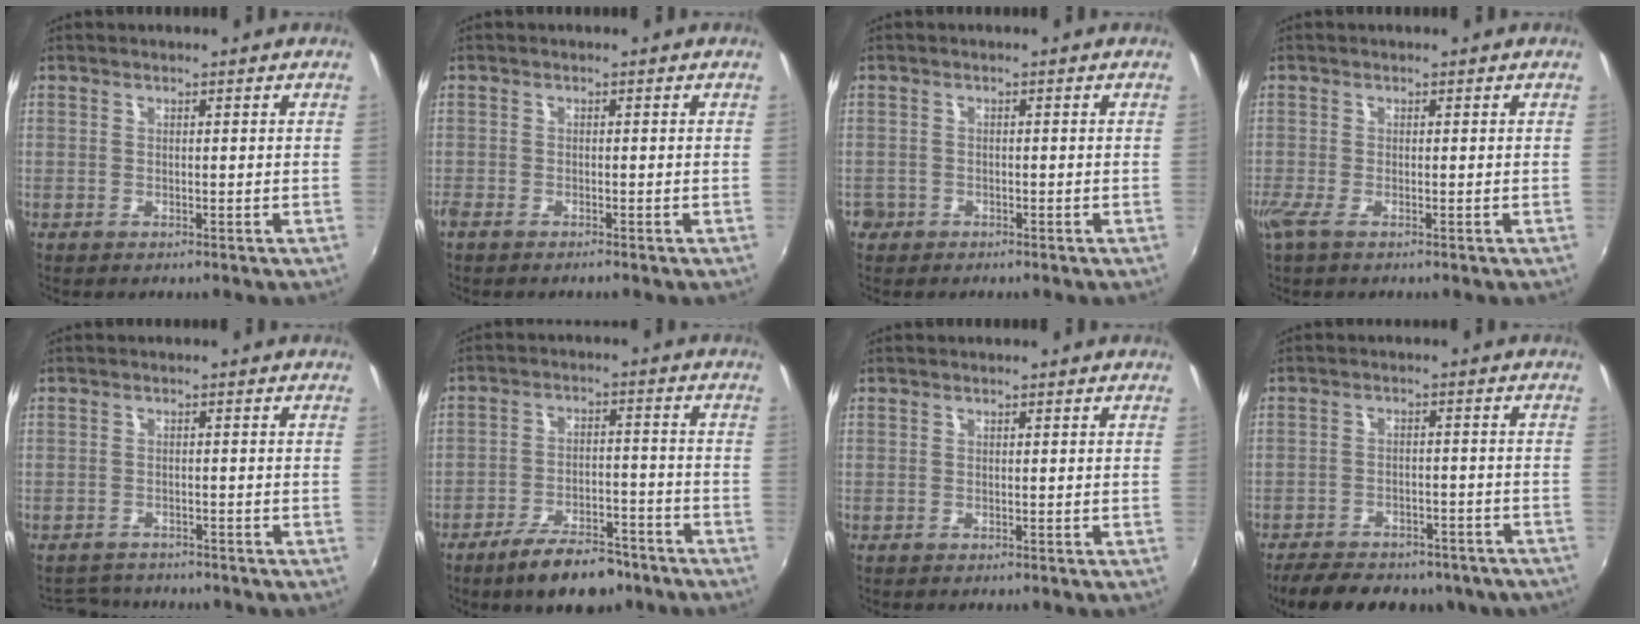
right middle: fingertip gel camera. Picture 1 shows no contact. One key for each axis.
{"total": 1.5, "fx": -1.3, "fy": 0.2, "fz": 0.6, "tx": -0.016, "ty": -0.008, "tz": -0.027}
{"total": 2.4, "fx": -1.3, "fy": 1.9, "fz": 0.4, "tx": -0.016, "ty": -0.003, "tz": -0.024}
{"total": 1.8, "fx": -0.9, "fy": 0.0, "fz": 1.6, "tx": -0.036, "ty": -0.009, "tz": -0.021}
{"total": 5.0, "fx": -4.6, "fy": 1.9, "fz": 0.7, "tx": -0.025, "ty": -0.001, "tz": -0.073}
{"total": 11.4, "fx": -8.6, "fy": 4.3, "fz": 6.1, "tx": -0.117, "ty": 0.002, "tz": -0.132}
{"total": 0.0}
{"total": 18.6, "fx": -14.8, "fy": 7.9, "fz": 8.1, "tx": -0.172, "ty": -0.011, "tz": -0.185}